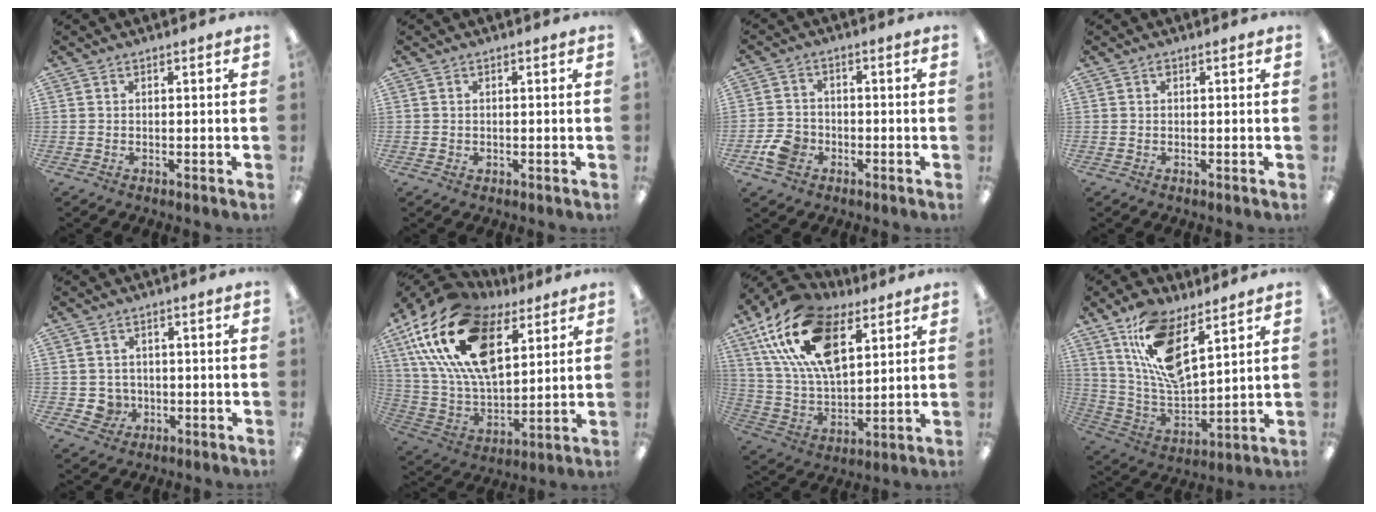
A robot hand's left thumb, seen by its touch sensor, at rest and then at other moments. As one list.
[{"total": 0.7, "force": [0.0, 0.7, 0.1], "torque": [-0.001, 0.005, -0.001]}, {"total": 6.6, "force": [-2.9, 5.1, 2.9], "torque": [-0.062, 0.016, -0.050]}, {"total": 0.5, "force": [0.2, 0.3, 0.3], "torque": [-0.008, 0.003, 0.003]}, {"total": 4.2, "force": [-0.7, 4.0, 0.9], "torque": [-0.013, 0.006, -0.011]}, {"total": 24.4, "force": [12.1, 13.1, 16.6], "torque": [-0.349, -0.048, 0.213]}, {"total": 22.4, "force": [11.0, 12.2, 15.3], "torque": [-0.316, -0.033, 0.195]}, {"total": 15.1, "force": [8.9, 6.3, 10.4], "torque": [-0.216, -0.041, 0.159]}]